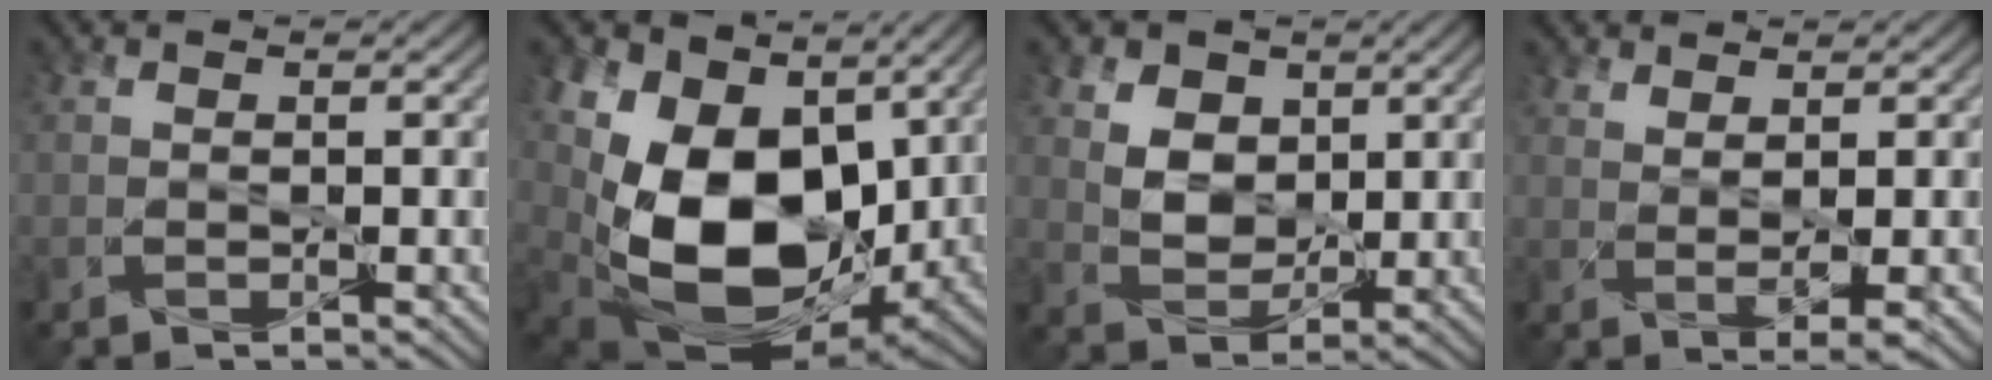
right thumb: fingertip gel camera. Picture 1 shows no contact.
{"total": 17.7, "force": [2.6, 11.8, 12.9], "torque": [-0.265, -0.028, 0.058]}
{"total": 6.4, "force": [2.8, 4.7, 3.3], "torque": [-0.096, -0.013, 0.063]}
{"total": 2.8, "force": [1.3, 0.5, 2.4], "torque": [-0.050, -0.003, 0.031]}